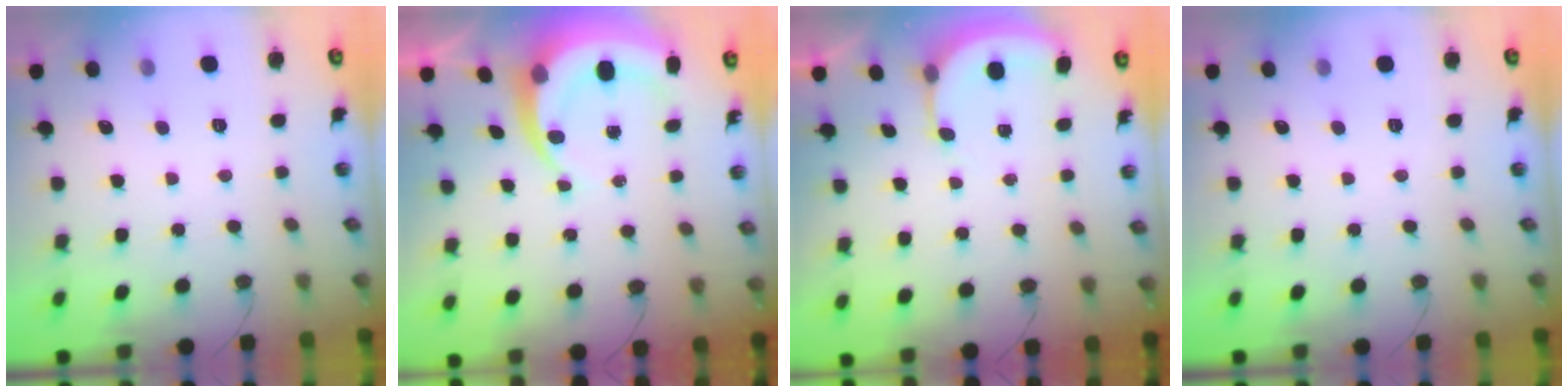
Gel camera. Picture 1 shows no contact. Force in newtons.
{"total": 7.3, "press": 7.3, "slide": 0.9}
{"total": 2.5, "press": 2.5, "slide": 0.4}
{"total": 0.0}